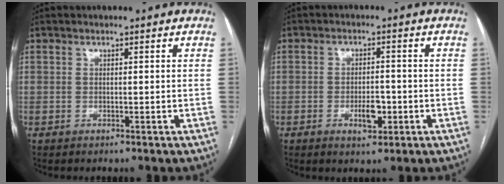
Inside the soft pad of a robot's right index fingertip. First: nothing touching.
{"total": 3.9, "force": [-1.4, 1.7, 3.3], "torque": [-0.053, 0.003, -0.015]}